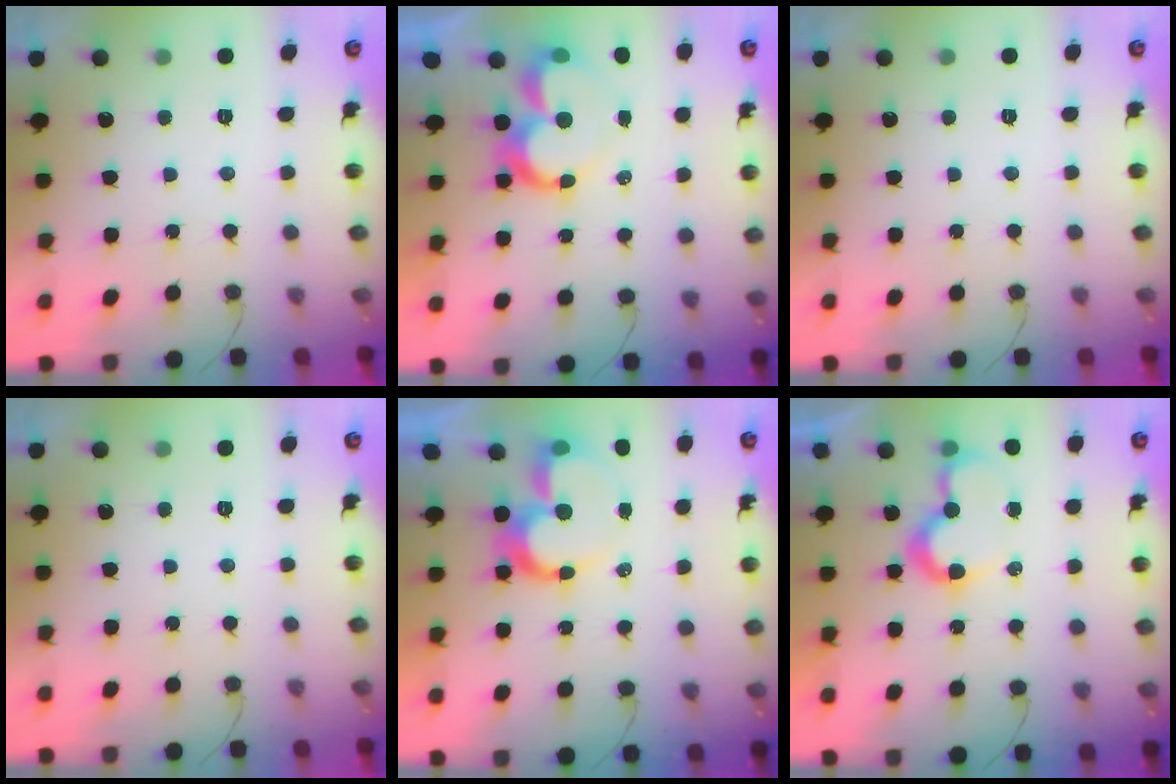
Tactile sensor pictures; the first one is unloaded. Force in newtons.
{"total": 9.0, "press": 9.0, "slide": 0.7}
{"total": 1.8, "press": 1.8, "slide": 0.1}
{"total": 0.0}
{"total": 10.6, "press": 10.5, "slide": 1.0}
{"total": 8.7, "press": 8.6, "slide": 0.1}